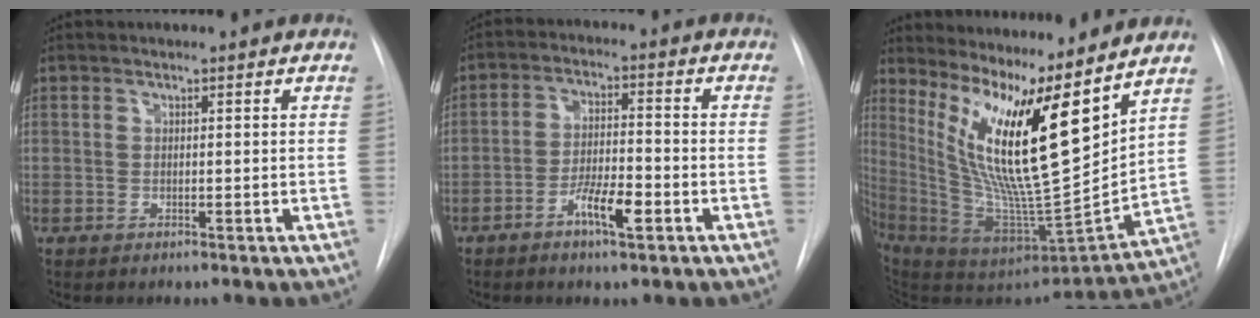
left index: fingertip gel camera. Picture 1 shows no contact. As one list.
[{"total": 6.3, "force": [-3.3, 1.4, 5.2], "torque": [-0.098, 0.000, -0.058]}, {"total": 18.1, "force": [10.7, 1.3, 14.6], "torque": [-0.261, -0.029, 0.191]}]